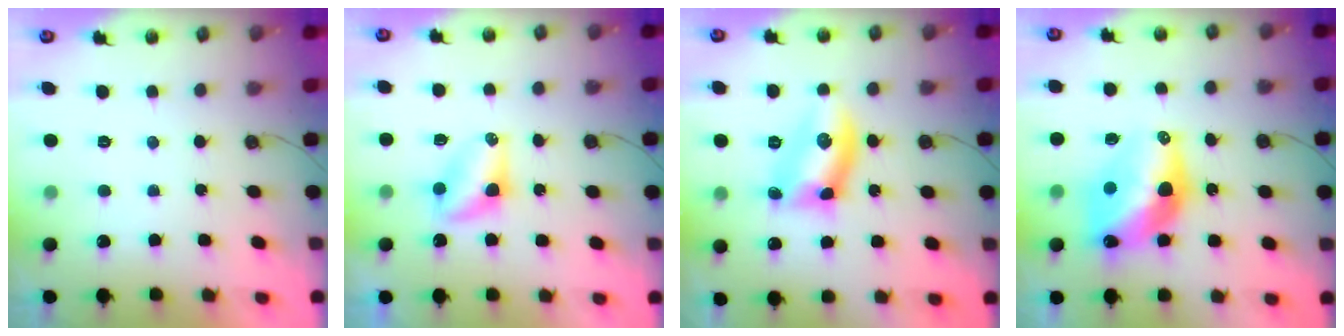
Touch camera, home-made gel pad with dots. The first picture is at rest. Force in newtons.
{"total": 5.9, "press": 5.9, "slide": 0.6}
{"total": 10.8, "press": 10.8, "slide": 0.6}
{"total": 14.6, "press": 14.6, "slide": 1.1}